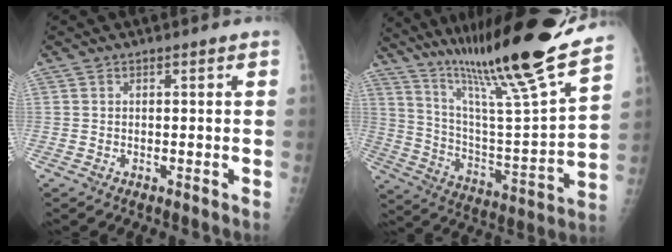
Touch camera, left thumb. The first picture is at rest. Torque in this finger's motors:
{"motor_torque": [1.44, -0.68, 1.33, -1.42, 0.11]}